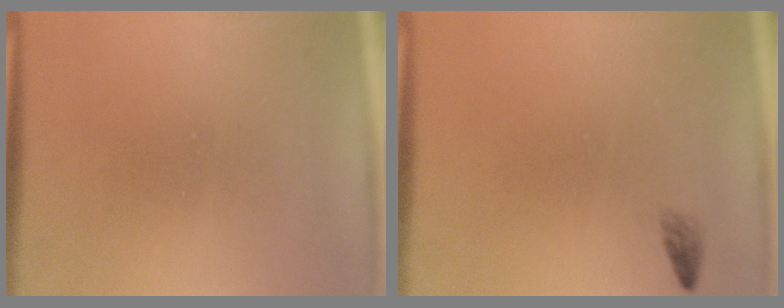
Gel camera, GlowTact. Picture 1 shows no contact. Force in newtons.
{"total": 0.8}